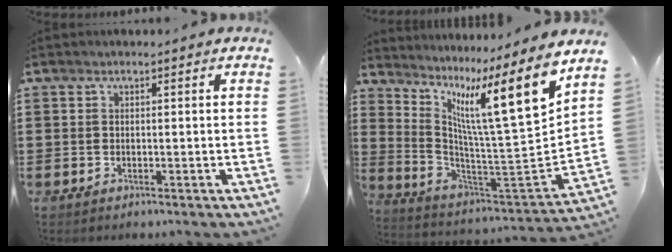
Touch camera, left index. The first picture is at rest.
{"total": 14.3, "force": [7.9, 1.7, 11.8], "torque": [-0.212, -0.072, 0.112]}